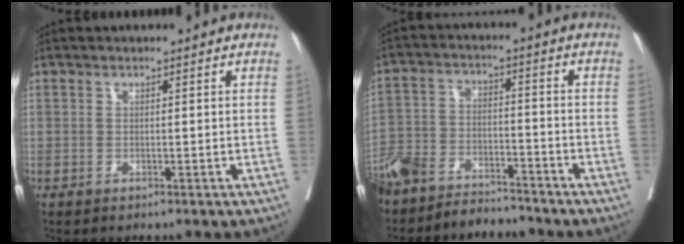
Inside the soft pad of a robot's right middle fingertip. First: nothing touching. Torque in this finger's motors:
{"motor_torque": [1.08, -1.06, 0.35, 0.21]}